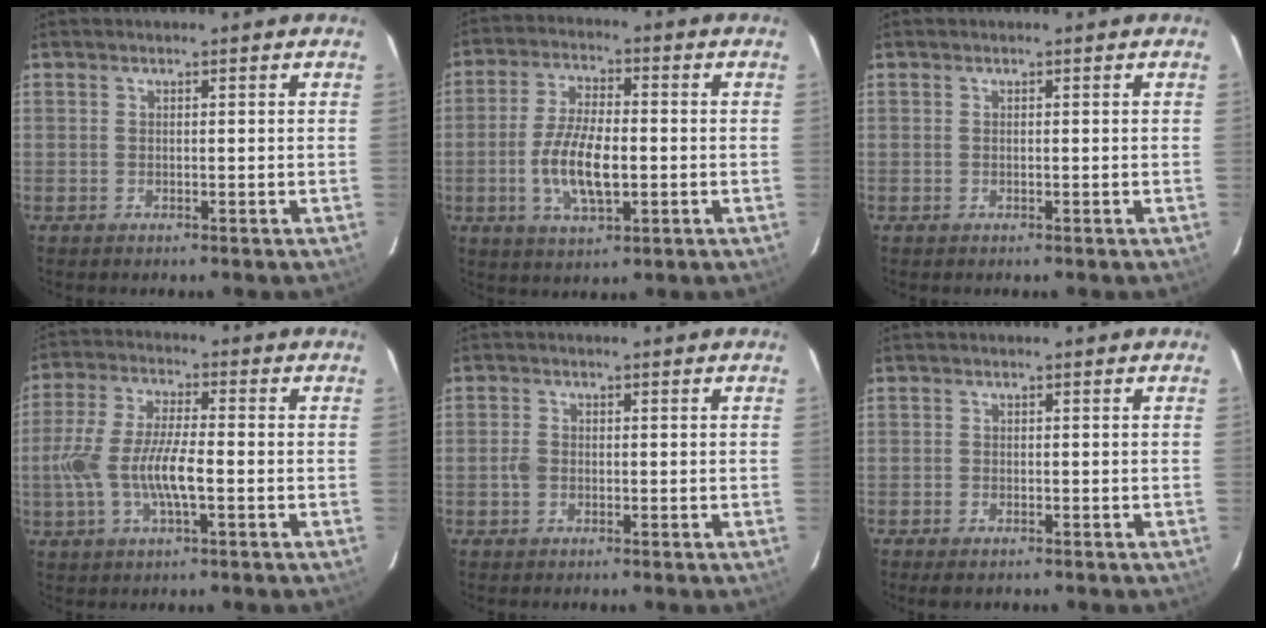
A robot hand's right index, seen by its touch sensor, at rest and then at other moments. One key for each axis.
{"total": 10.5, "fx": -2.1, "fy": 4.2, "fz": 9.4, "tx": -0.188, "ty": -0.003, "tz": -0.037}
{"total": 0.0}
{"total": 11.2, "fx": -2.5, "fy": 3.2, "fz": 10.4, "tx": -0.219, "ty": -0.002, "tz": -0.050}
{"total": 2.0, "fx": -0.6, "fy": 1.6, "fz": 1.1, "tx": -0.025, "ty": 0.004, "tz": -0.012}
{"total": 1.8, "fx": -1.3, "fy": 0.9, "fz": 0.9, "tx": -0.019, "ty": -0.004, "tz": -0.024}